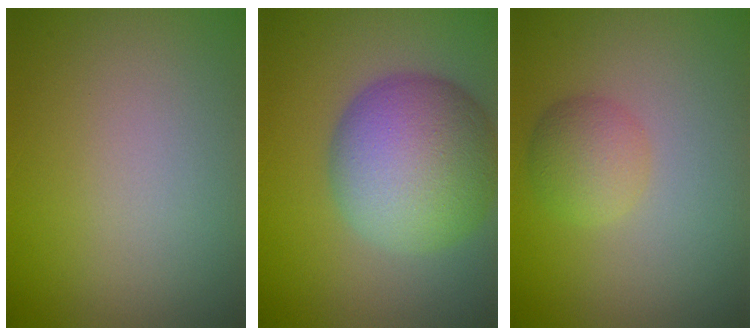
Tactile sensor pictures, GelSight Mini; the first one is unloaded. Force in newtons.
{"total": 9.4, "press": 9.3, "slide": 0.2}
{"total": 2.6, "press": 2.6, "slide": 0.1}